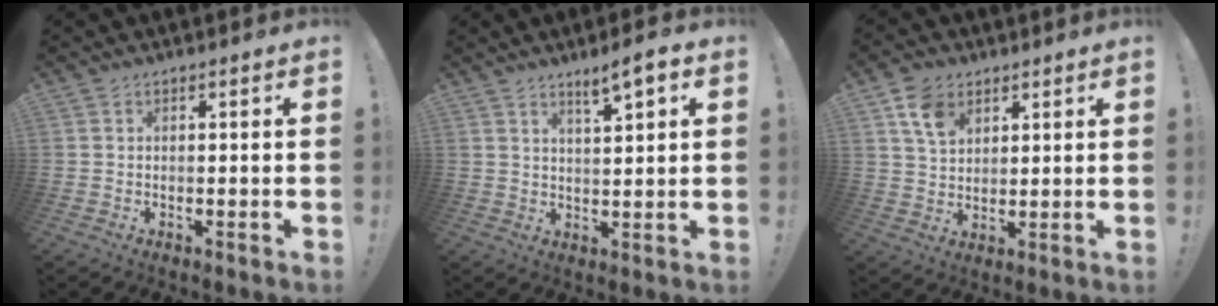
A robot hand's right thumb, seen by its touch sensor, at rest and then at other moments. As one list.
[{"total": 5.9, "force": [3.9, 0.8, 4.3], "torque": [-0.058, -0.023, 0.059]}, {"total": 9.0, "force": [5.1, 6.0, 4.3], "torque": [-0.070, -0.016, 0.098]}]